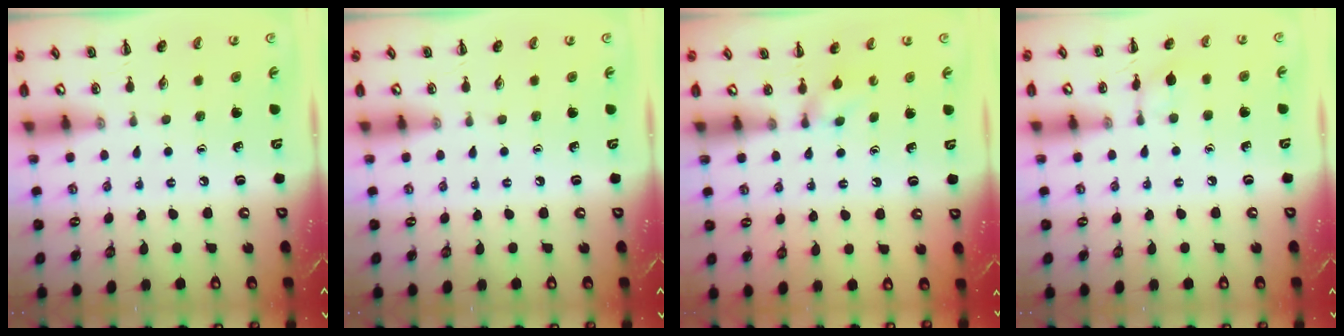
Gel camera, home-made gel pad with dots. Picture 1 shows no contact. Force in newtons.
{"total": 0.0}
{"total": 2.9, "press": 2.7, "slide": 1.0}
{"total": 7.1, "press": 6.8, "slide": 2.0}